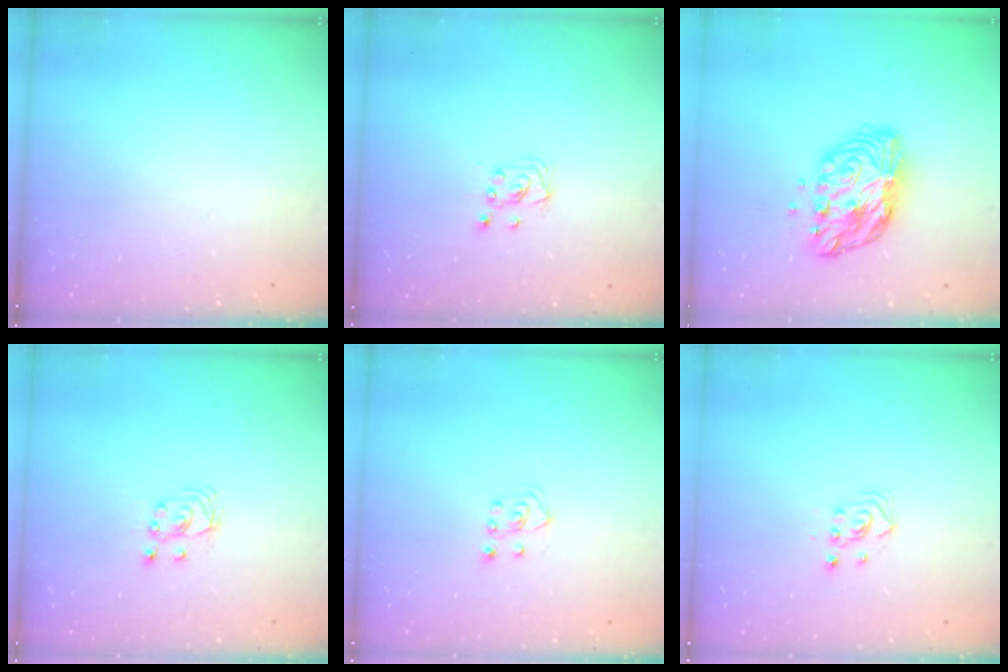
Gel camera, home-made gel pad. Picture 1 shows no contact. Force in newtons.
{"total": 2.0, "press": 2.0, "slide": 0.2}
{"total": 11.1, "press": 11.1, "slide": 0.8}
{"total": 3.5, "press": 3.5, "slide": 0.4}
{"total": 3.4, "press": 3.4, "slide": 0.3}
{"total": 2.3, "press": 2.3, "slide": 0.3}